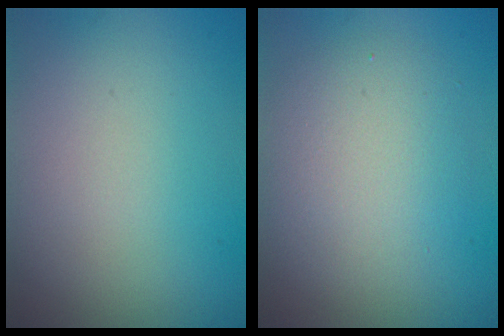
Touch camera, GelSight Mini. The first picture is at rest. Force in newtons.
{"total": 4.6, "press": 4.5, "slide": 0.4}